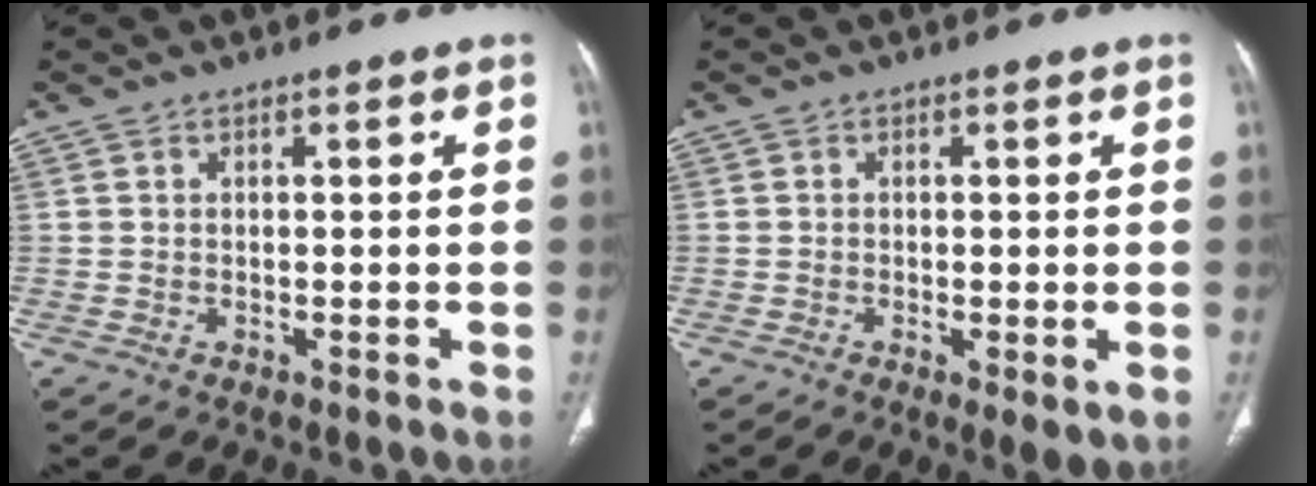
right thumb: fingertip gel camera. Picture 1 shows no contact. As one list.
[{"total": 4.0, "force": [-1.1, 1.1, 3.7], "torque": [-0.060, -0.013, -0.016]}]